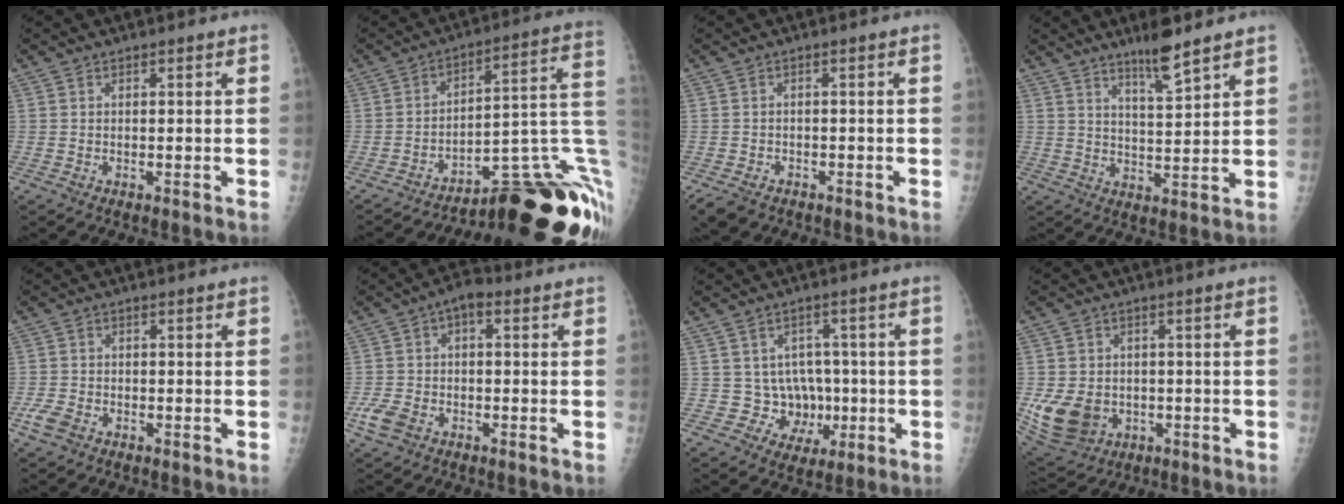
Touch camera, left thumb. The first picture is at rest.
{"total": 21.0, "force": [-8.6, 6.7, 17.9], "torque": [-0.120, 0.109, -0.106]}
{"total": 4.6, "force": [-3.2, 2.8, 1.7], "torque": [-0.028, 0.006, -0.047]}
{"total": 6.8, "force": [5.3, 0.5, 4.2], "torque": [-0.070, -0.041, 0.092]}
{"total": 3.3, "force": [-1.8, 2.0, 1.8], "torque": [-0.045, 0.004, -0.033]}
{"total": 7.6, "force": [-1.2, 5.2, 5.4], "torque": [-0.100, 0.017, -0.029]}
{"total": 7.4, "force": [-0.5, 7.0, 2.2], "torque": [0.019, 0.015, 0.001]}
{"total": 11.5, "force": [-2.3, 9.3, 6.3], "torque": [-0.119, 0.002, -0.019]}